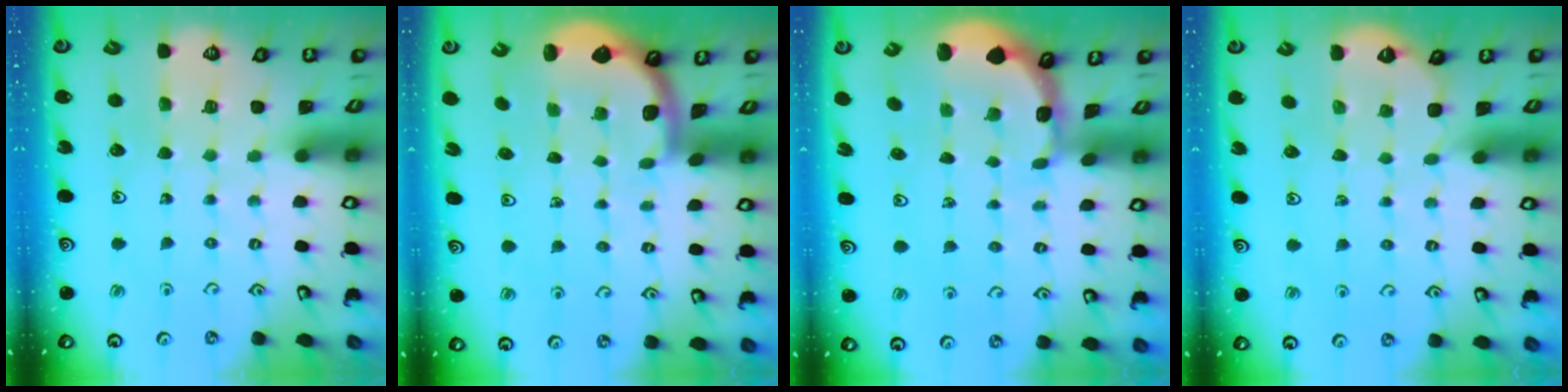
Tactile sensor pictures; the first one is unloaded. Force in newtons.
{"total": 1.6, "press": 1.6, "slide": 0.1}
{"total": 1.5, "press": 1.5, "slide": 0.1}
{"total": 1.6, "press": 1.5, "slide": 0.5}